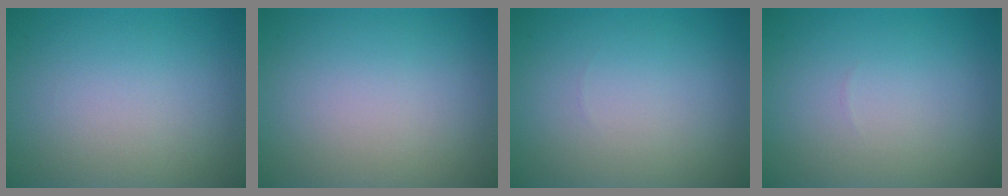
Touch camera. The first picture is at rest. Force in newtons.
{"total": 0.0}
{"total": 0.0}
{"total": 0.0}